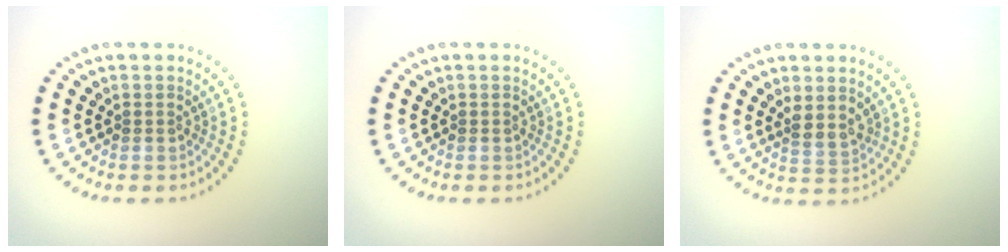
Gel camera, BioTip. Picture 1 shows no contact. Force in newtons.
{"total": 0.0}
{"total": 2.0, "press": 1.7, "slide": 1.0}